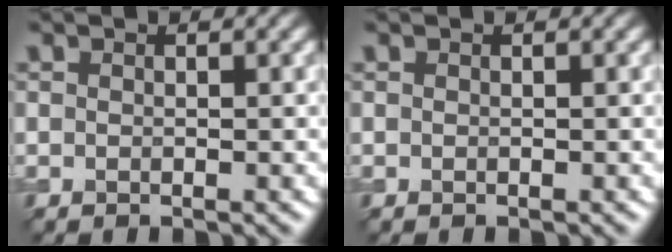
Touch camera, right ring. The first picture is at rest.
{"total": 0.0}